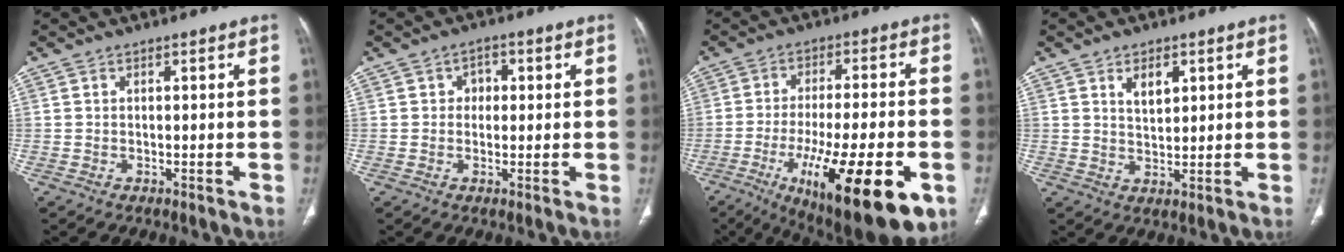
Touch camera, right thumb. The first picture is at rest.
{"total": 3.1, "force": [0.6, 2.5, 1.7], "torque": [-0.004, 0.004, 0.004]}
{"total": 23.4, "force": [-8.8, 6.9, 20.5], "torque": [-0.294, 0.000, -0.119]}
{"total": 4.6, "force": [2.1, 2.5, 3.2], "torque": [-0.038, -0.015, 0.039]}